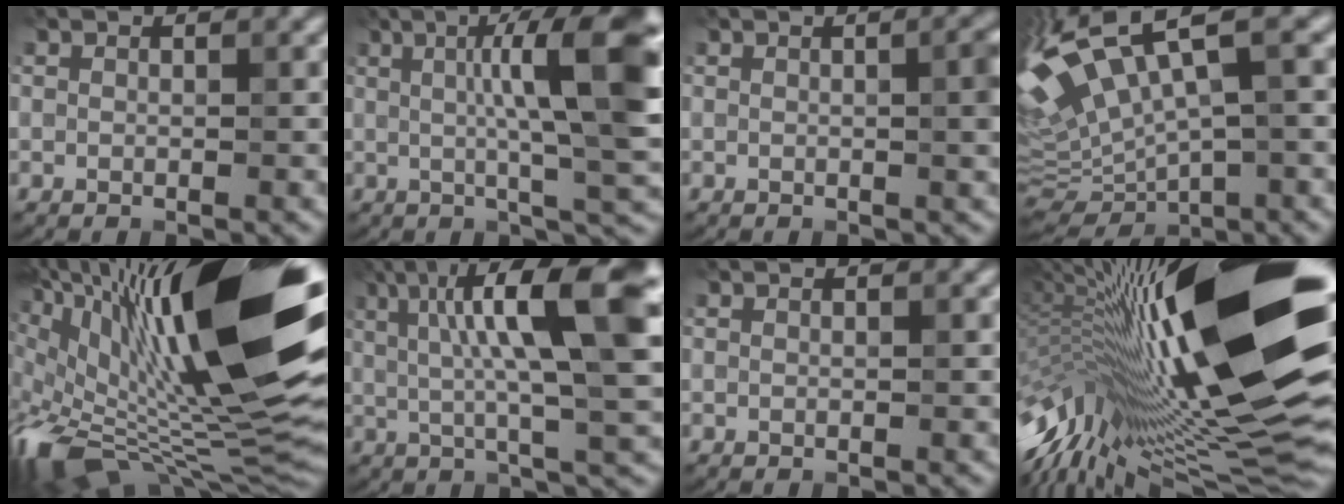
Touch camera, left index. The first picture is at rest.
{"total": 10.6, "force": [2.0, 1.9, 10.3], "torque": [-0.138, 0.013, 0.030]}
{"total": 3.1, "force": [0.2, 0.9, 2.9], "torque": [-0.030, 0.011, 0.002]}
{"total": 12.0, "force": [3.9, 3.8, 10.7], "torque": [-0.227, 0.021, 0.090]}
{"total": 20.4, "force": [3.6, 7.1, 18.8], "torque": [-0.321, -0.004, 0.058]}
{"total": 11.8, "force": [2.8, 2.4, 11.2], "torque": [-0.179, 0.015, 0.047]}
{"total": 0.0}
{"total": 20.4, "force": [2.0, 5.0, 19.7], "torque": [-0.323, -0.019, 0.036]}